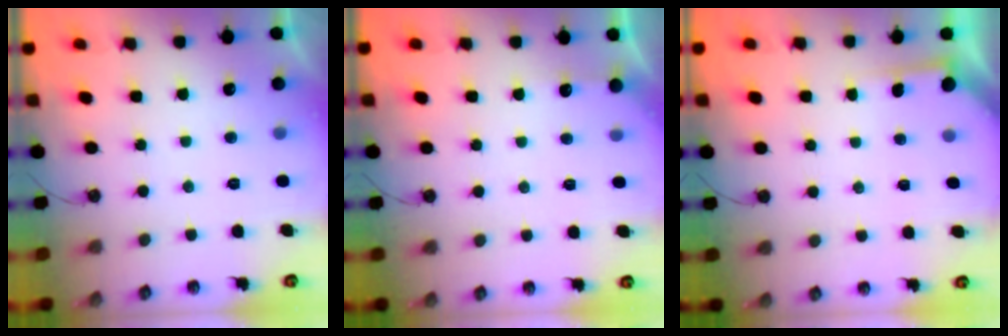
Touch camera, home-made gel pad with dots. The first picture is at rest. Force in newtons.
{"total": 3.4, "press": 3.4, "slide": 0.3}
{"total": 2.3, "press": 2.3, "slide": 0.3}